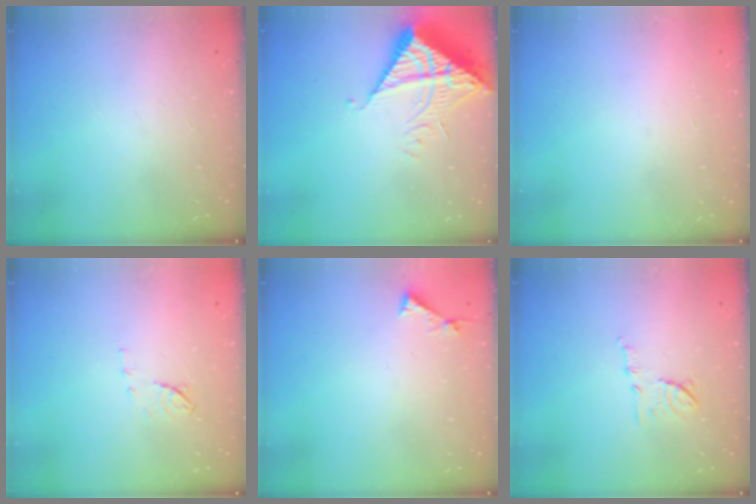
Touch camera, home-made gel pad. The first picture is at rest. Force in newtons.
{"total": 9.1, "press": 9.1, "slide": 0.9}
{"total": 1.7, "press": 1.7, "slide": 0.1}
{"total": 6.9, "press": 6.9, "slide": 0.7}
{"total": 3.1, "press": 3.1, "slide": 0.3}
{"total": 8.3, "press": 8.3, "slide": 1.1}